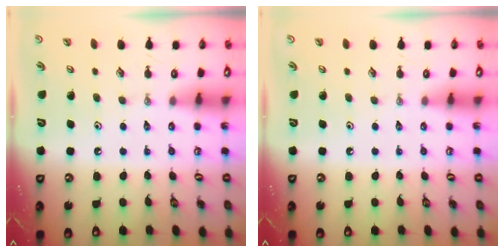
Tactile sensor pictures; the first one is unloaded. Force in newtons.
{"total": 0.0}